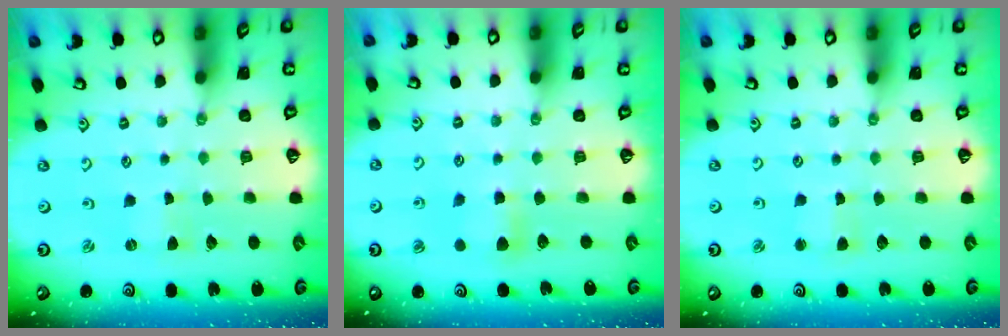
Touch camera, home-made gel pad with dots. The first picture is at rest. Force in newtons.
{"total": 5.7, "press": 5.6, "slide": 0.9}
{"total": 2.7, "press": 2.6, "slide": 0.4}